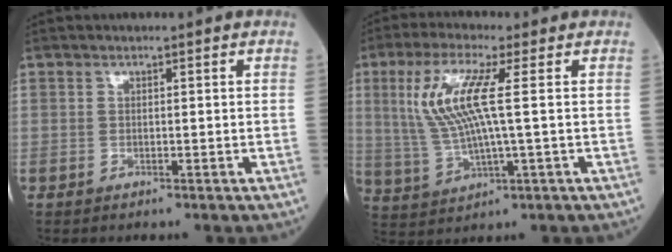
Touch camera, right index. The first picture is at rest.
{"total": 9.7, "force": [2.0, 0.7, 9.5], "torque": [-0.220, 0.008, 0.040]}